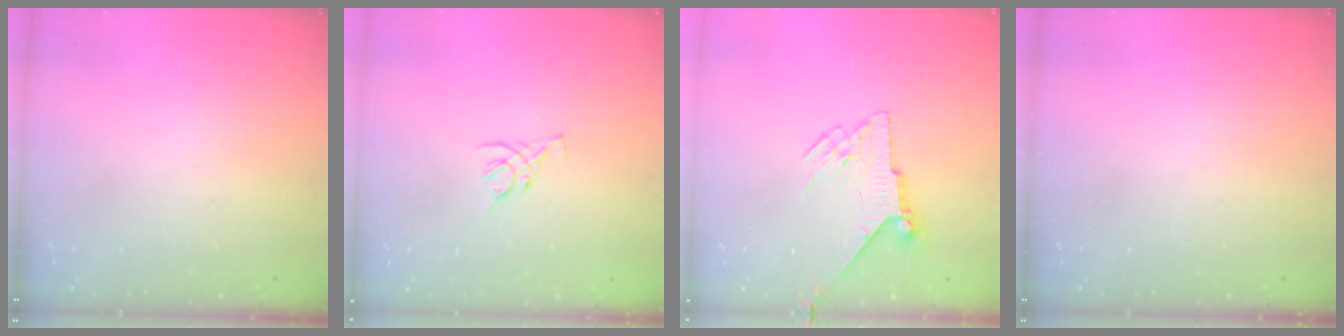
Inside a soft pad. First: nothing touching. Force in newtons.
{"total": 3.2, "press": 3.2, "slide": 0.7}
{"total": 6.3, "press": 6.2, "slide": 1.0}
{"total": 0.0}